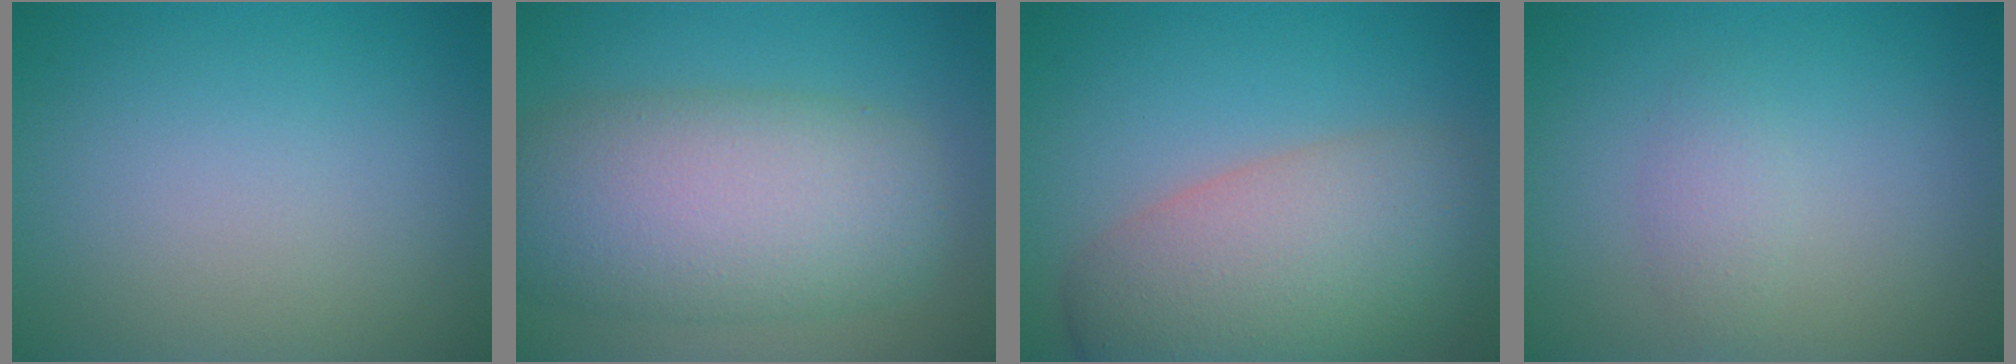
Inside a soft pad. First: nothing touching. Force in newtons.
{"total": 9.7, "press": 9.7, "slide": 0.5}
{"total": 9.3, "press": 9.3, "slide": 0.7}
{"total": 1.4, "press": 1.4, "slide": 0.1}